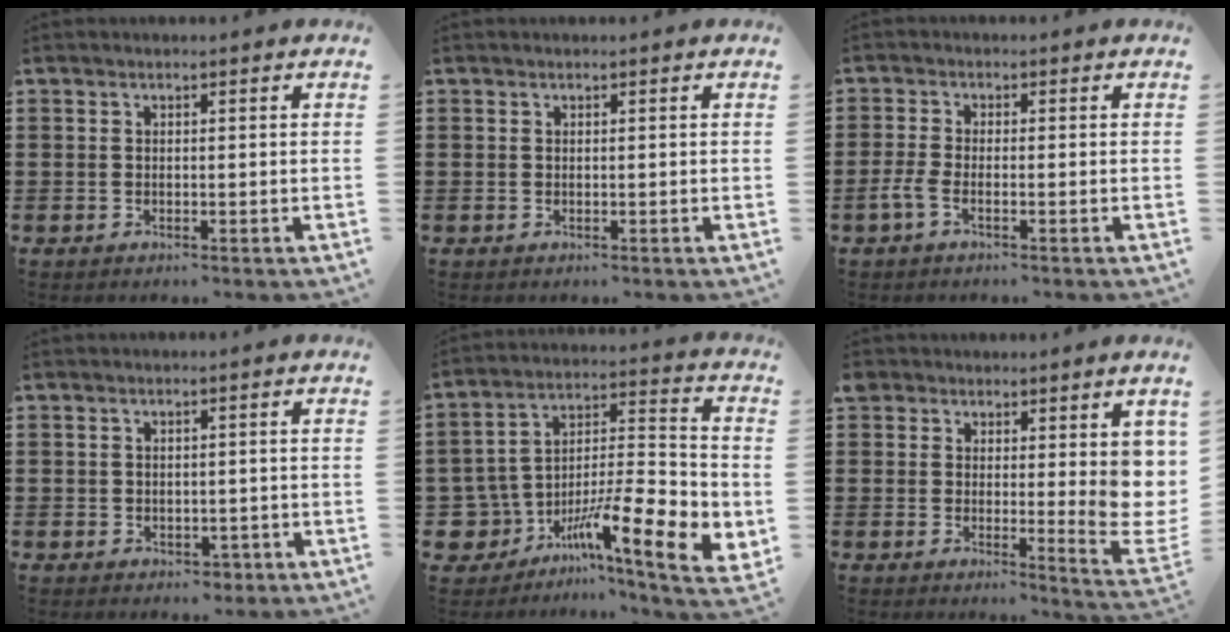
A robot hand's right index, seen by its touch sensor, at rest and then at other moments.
{"total": 0.0}
{"total": 2.4, "force": [-1.3, 0.6, 1.9], "torque": [-0.053, -0.007, -0.030]}
{"total": 1.3, "force": [-0.3, 1.0, 0.7], "torque": [-0.014, 0.004, -0.008]}
{"total": 13.4, "force": [-7.1, 5.7, 9.9], "torque": [-0.172, 0.010, -0.115]}
{"total": 7.0, "force": [3.6, 3.5, 4.8], "torque": [-0.058, -0.028, 0.068]}